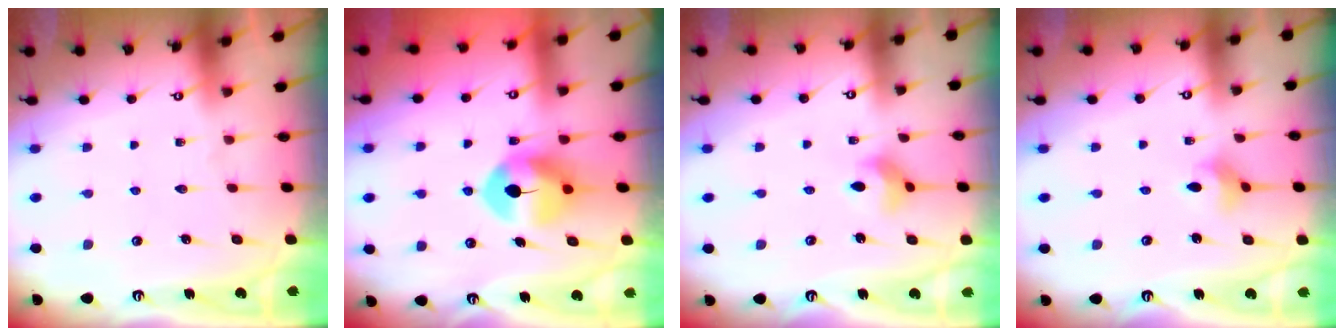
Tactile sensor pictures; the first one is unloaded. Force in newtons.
{"total": 8.4, "press": 8.3, "slide": 1.3}
{"total": 5.8, "press": 5.7, "slide": 0.6}
{"total": 2.7, "press": 2.7, "slide": 0.4}